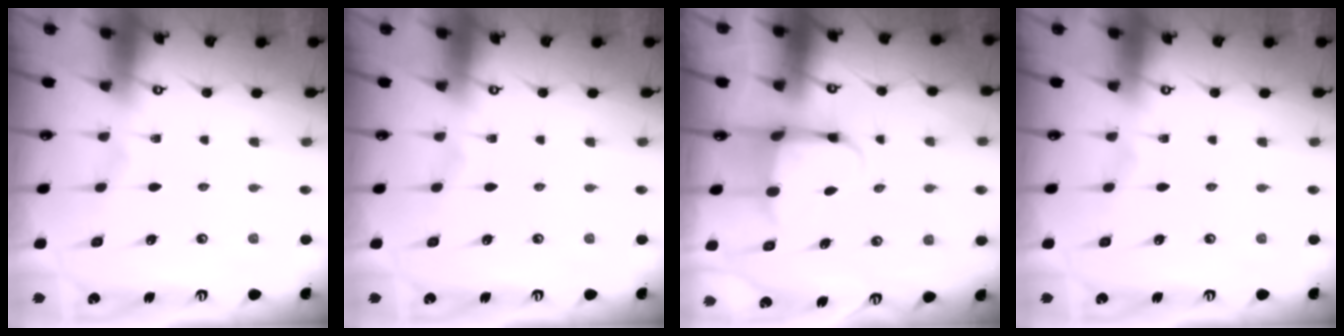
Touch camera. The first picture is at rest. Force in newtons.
{"total": 0.0}
{"total": 3.9, "press": 3.8, "slide": 1.1}
{"total": 0.0}